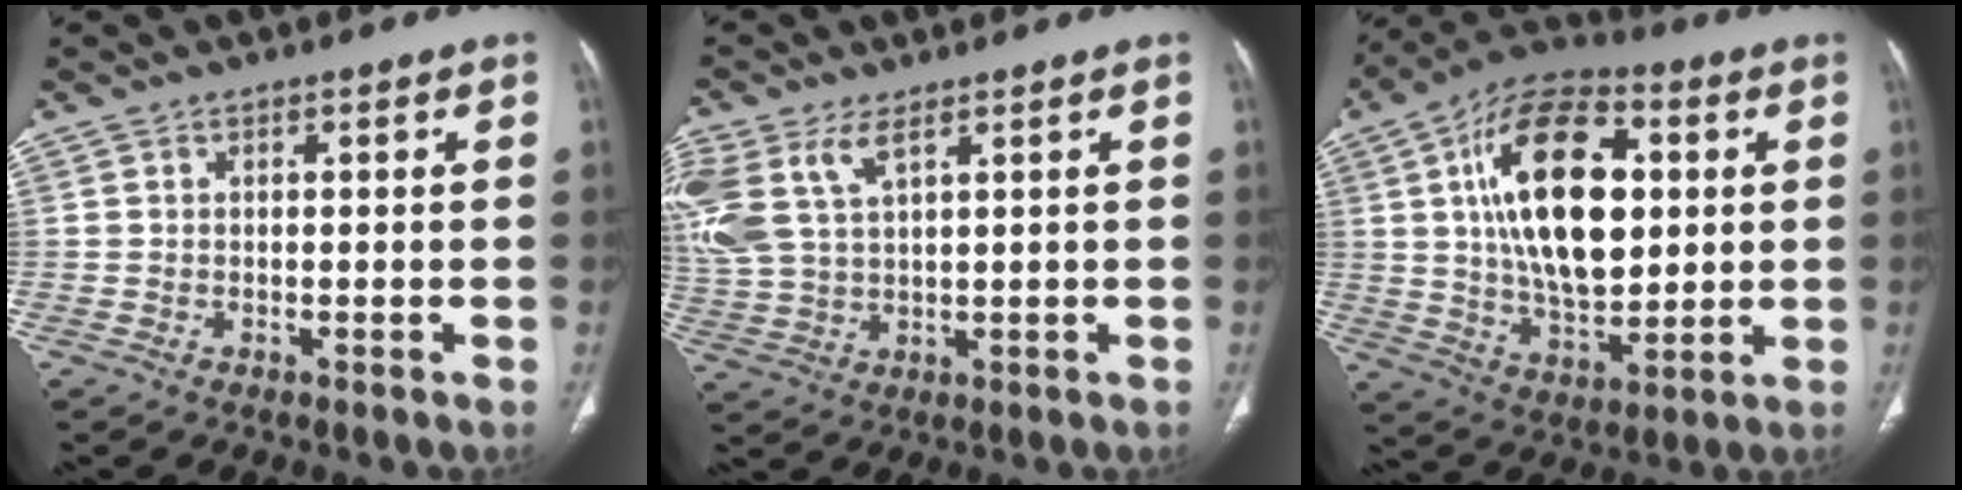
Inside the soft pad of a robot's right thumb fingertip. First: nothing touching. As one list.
[{"total": 10.8, "force": [5.2, 5.1, 8.0], "torque": [-0.202, 0.000, 0.115]}, {"total": 23.6, "force": [4.6, 12.8, 19.3], "torque": [-0.299, -0.006, 0.074]}]